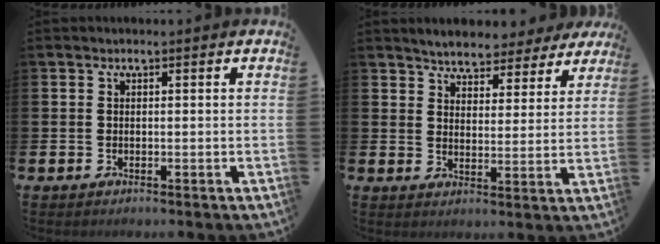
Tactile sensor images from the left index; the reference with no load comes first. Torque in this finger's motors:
{"motor_torque": [1.08, -1.06, 0.49, 0.07]}